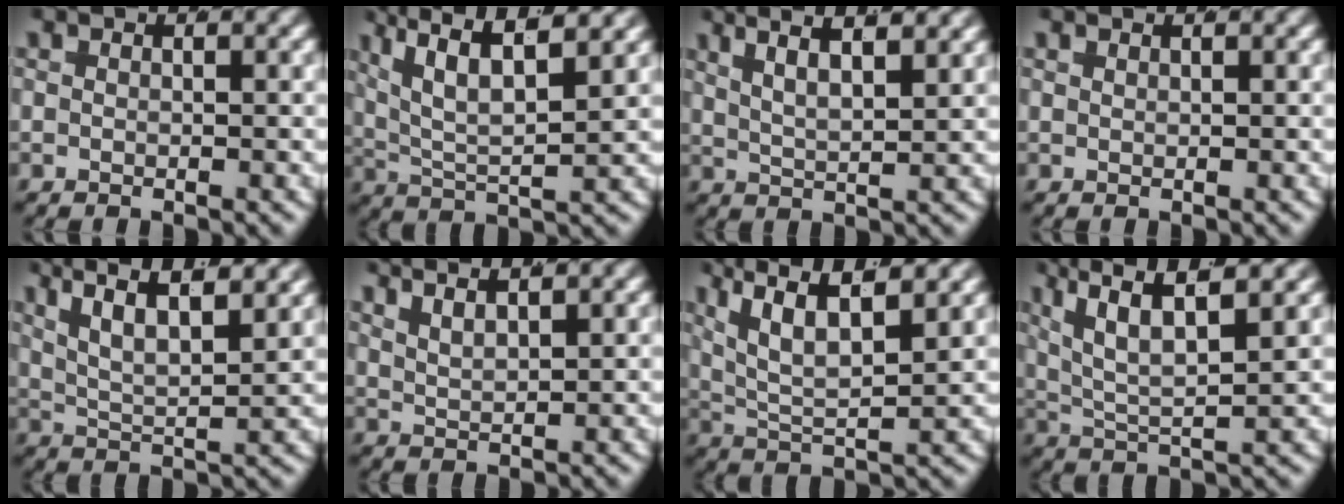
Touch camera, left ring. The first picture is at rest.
{"total": 6.5, "force": [2.3, 3.8, 4.8], "torque": [-0.110, -0.019, 0.039]}
{"total": 6.3, "force": [3.1, 3.4, 4.3], "torque": [-0.068, 0.016, 0.034]}
{"total": 0.7, "force": [0.6, 0.3, 0.1], "torque": [0.000, 0.001, 0.011]}
{"total": 8.0, "force": [3.6, 4.7, 5.4], "torque": [-0.104, 0.001, 0.048]}
{"total": 5.0, "force": [2.4, 3.2, 3.0], "torque": [-0.059, 0.005, 0.030]}
{"total": 7.1, "force": [2.5, 4.4, 5.0], "torque": [-0.118, -0.017, 0.039]}
{"total": 5.9, "force": [2.1, 3.3, 4.5], "torque": [-0.105, -0.019, 0.037]}